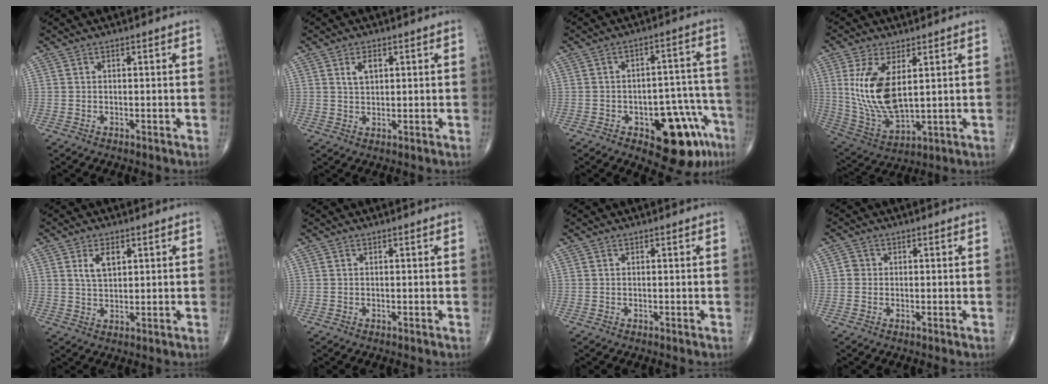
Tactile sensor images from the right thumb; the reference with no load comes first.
{"total": 3.1, "force": [1.3, 1.7, 2.3], "torque": [-0.034, -0.003, 0.024]}
{"total": 14.7, "force": [-7.3, 6.7, 11.0], "torque": [-0.097, 0.053, -0.087]}
{"total": 13.7, "force": [3.1, 6.4, 11.7], "torque": [-0.237, -0.021, 0.081]}
{"total": 4.3, "force": [1.8, 2.3, 3.2], "torque": [-0.052, -0.007, 0.035]}
{"total": 0.0}
{"total": 0.0}
{"total": 1.4, "force": [-0.1, 1.4, 0.4], "torque": [0.001, 0.004, -0.005]}